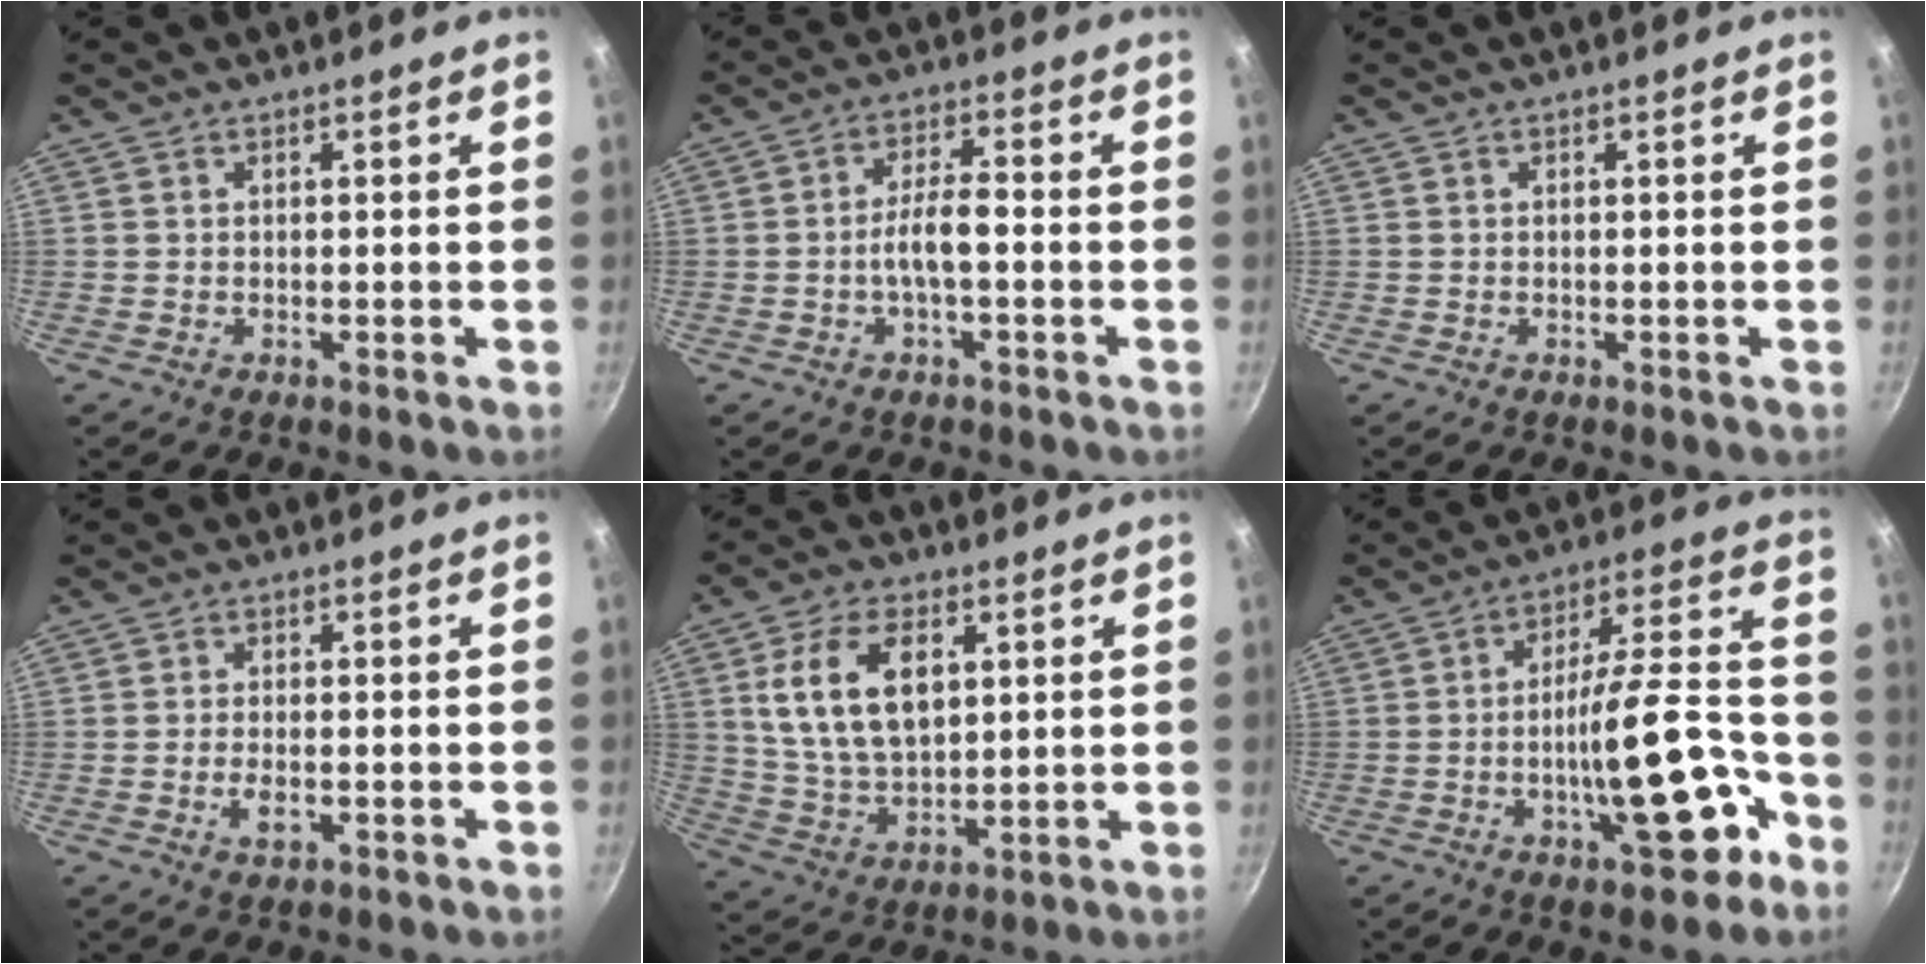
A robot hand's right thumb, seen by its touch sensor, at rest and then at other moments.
{"total": 5.4, "force": [-1.3, 1.6, 5.0], "torque": [-0.094, 0.025, -0.029]}
{"total": 0.0}
{"total": 3.2, "force": [-1.0, 1.6, 2.6], "torque": [-0.052, 0.003, -0.020]}
{"total": 14.6, "force": [3.9, 8.9, 11.0], "torque": [-0.182, -0.014, 0.079]}
{"total": 17.5, "force": [-7.1, 6.0, 14.8], "torque": [-0.187, 0.060, -0.108]}